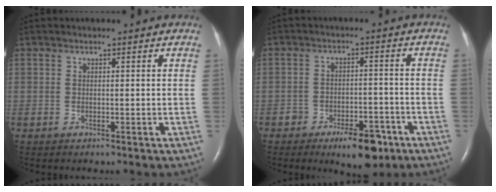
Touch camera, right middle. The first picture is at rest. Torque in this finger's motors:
{"motor_torque": [0.18, -0.15, 0.17, 0.06]}